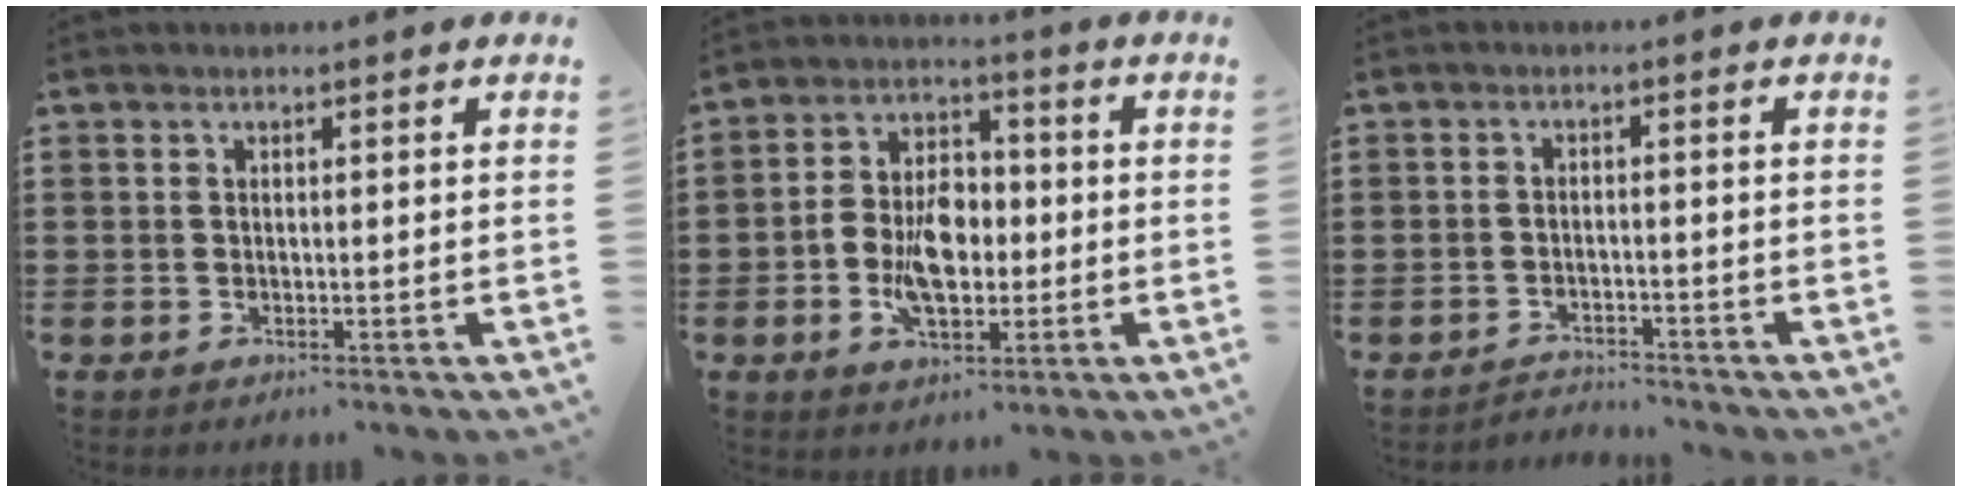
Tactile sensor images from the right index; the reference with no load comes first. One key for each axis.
{"total": 8.6, "fx": -1.6, "fy": 5.5, "fz": 6.5, "tx": -0.137, "ty": 0.005, "tz": -0.034}
{"total": 2.5, "fx": -2.5, "fy": 0.1, "fz": -0.2, "tx": -0.005, "ty": -0.001, "tz": -0.055}